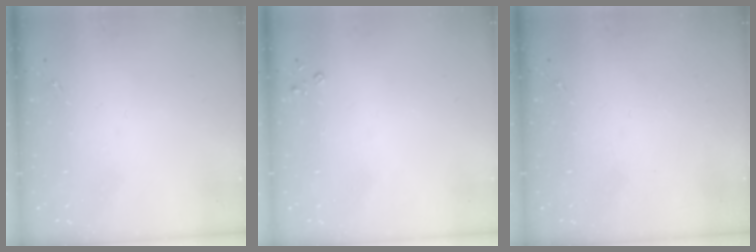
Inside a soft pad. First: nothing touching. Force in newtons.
{"total": 2.6, "press": 2.6, "slide": 0.3}
{"total": 0.0}